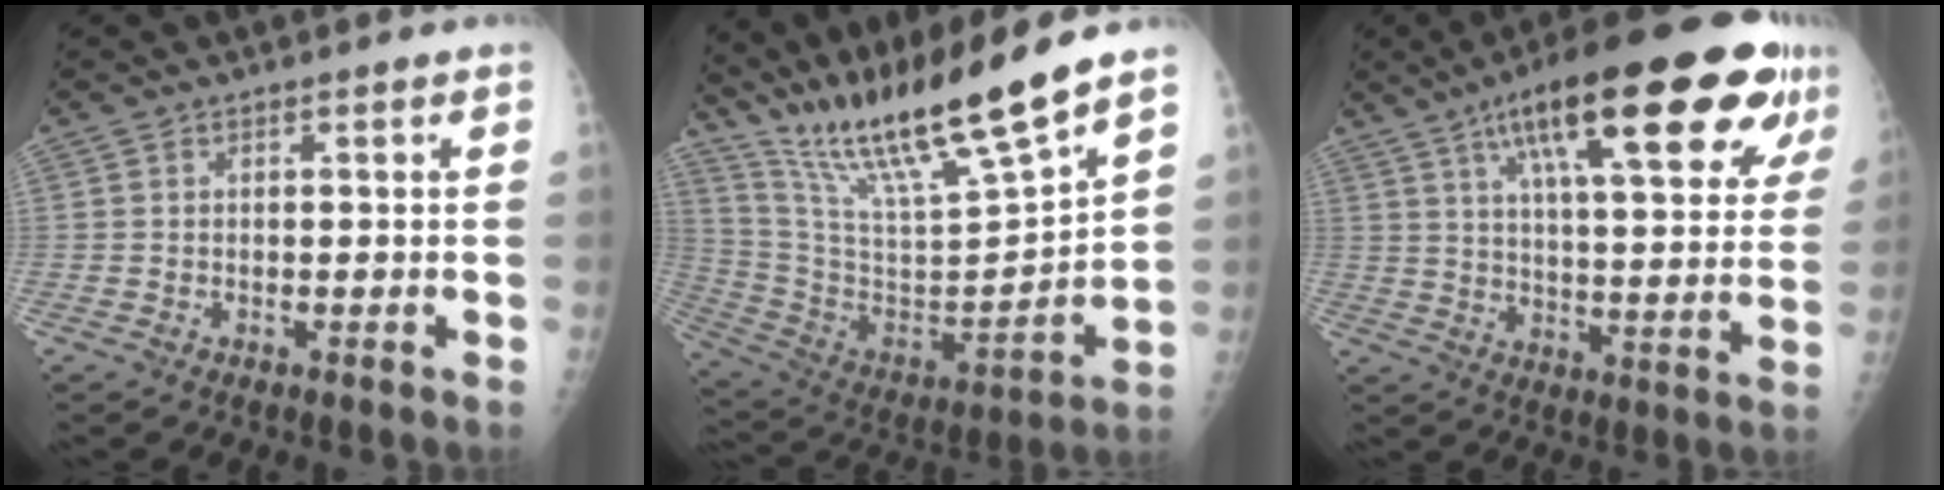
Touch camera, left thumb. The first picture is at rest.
{"total": 22.0, "force": [17.7, 1.4, 12.9], "torque": [-0.207, -0.080, 0.333]}
{"total": 27.4, "force": [14.1, 7.5, 22.3], "torque": [-0.313, -0.012, 0.209]}